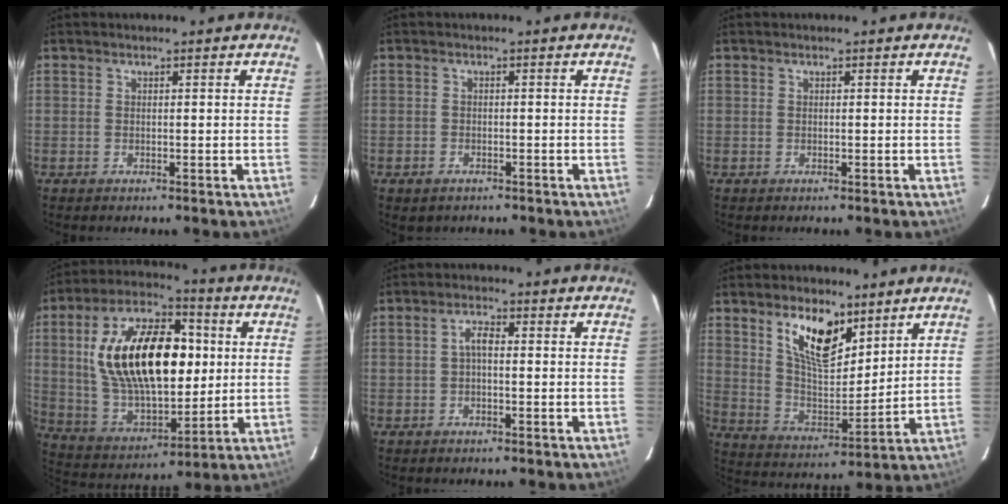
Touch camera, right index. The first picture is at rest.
{"total": 2.0, "force": [-1.2, 1.5, 0.6], "torque": [-0.015, 0.000, -0.017]}
{"total": 0.0}
{"total": 24.8, "force": [4.0, 13.2, 20.6], "torque": [-0.388, 0.027, 0.083]}
{"total": 2.2, "force": [-0.3, 0.9, 2.0], "torque": [-0.042, 0.011, -0.005]}
{"total": 12.8, "force": [7.6, 5.6, 8.6], "torque": [-0.151, 0.001, 0.147]}